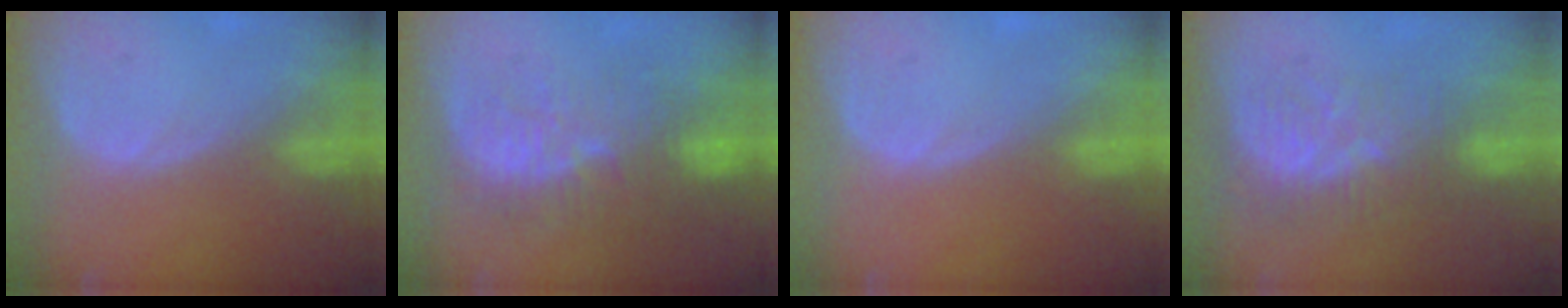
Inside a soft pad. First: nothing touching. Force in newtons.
{"total": 10.1, "press": 9.2, "slide": 4.2}
{"total": 0.0}
{"total": 8.9, "press": 7.6, "slide": 4.7}